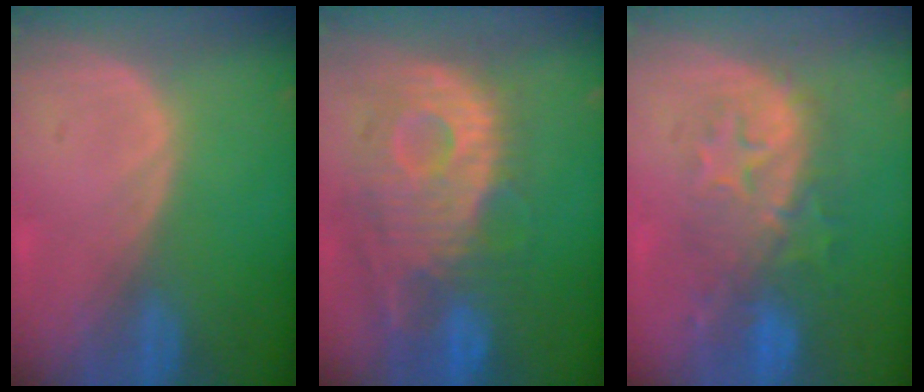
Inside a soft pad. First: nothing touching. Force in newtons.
{"total": 12.0, "press": 10.8, "slide": 5.3}
{"total": 9.1, "press": 8.6, "slide": 3.0}